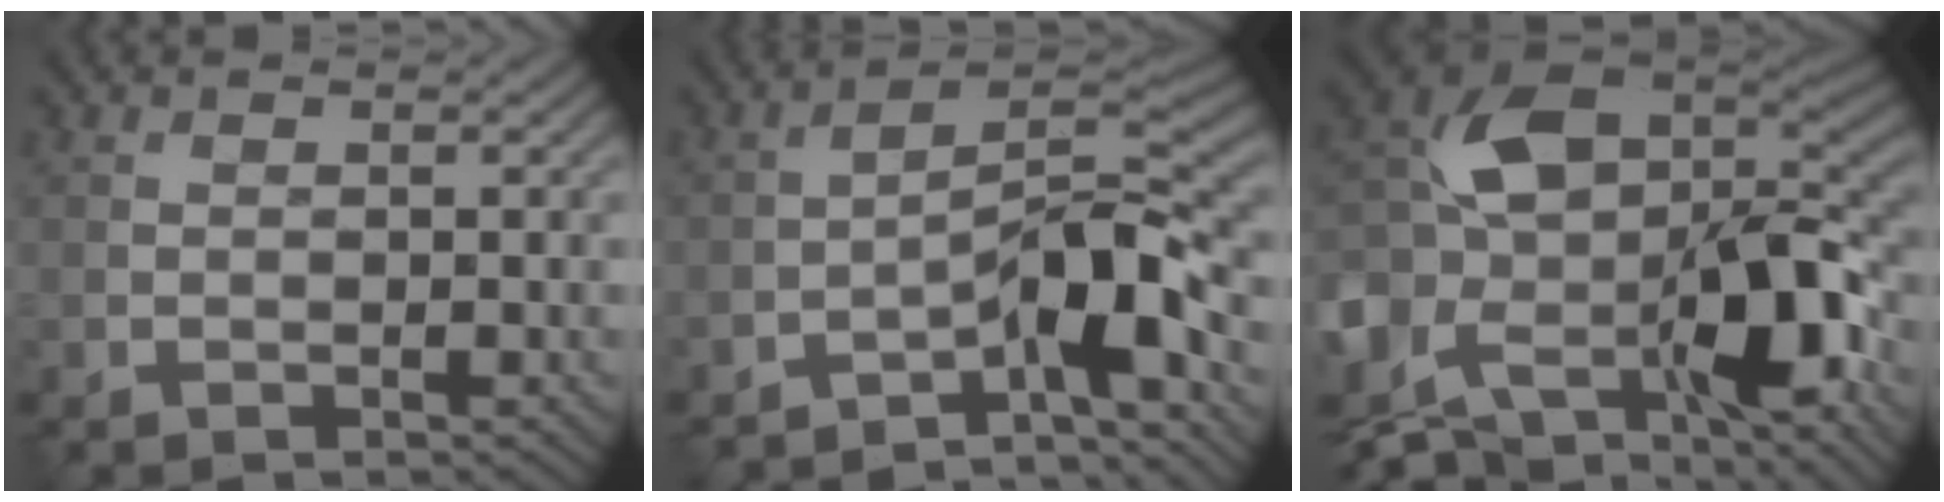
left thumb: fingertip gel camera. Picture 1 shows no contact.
{"total": 9.5, "force": [-6.2, 2.3, 6.8], "torque": [-0.091, 0.013, -0.119]}
{"total": 15.1, "force": [-2.9, 8.6, 12.1], "torque": [-0.254, -0.014, -0.056]}